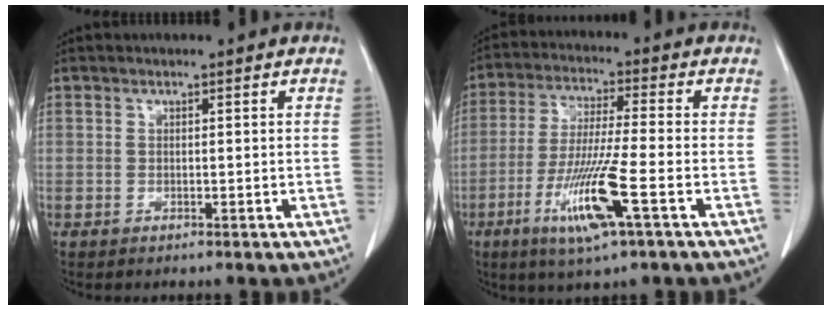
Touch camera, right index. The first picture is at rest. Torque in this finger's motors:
{"motor_torque": [1.42, -0.72, 0.33, 0.13]}